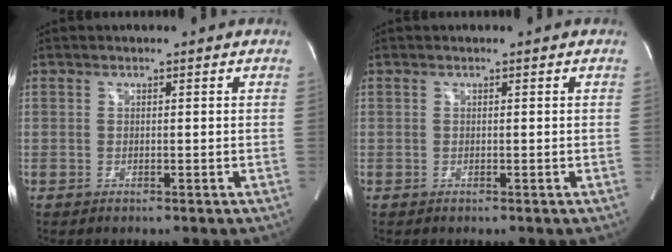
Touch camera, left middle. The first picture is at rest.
{"total": 0.0}